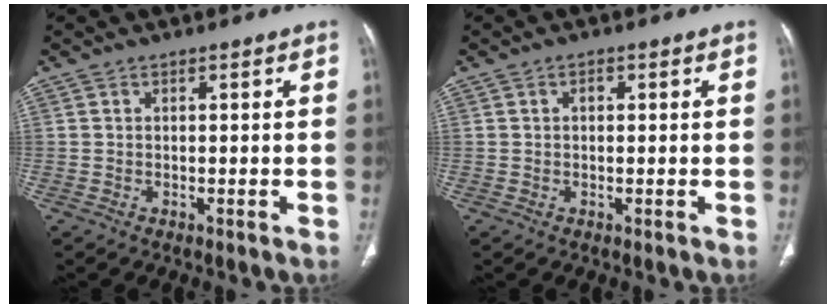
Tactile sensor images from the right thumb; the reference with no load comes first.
{"total": 1.1, "force": [0.4, 0.7, 0.8], "torque": [-0.010, 0.005, 0.005]}